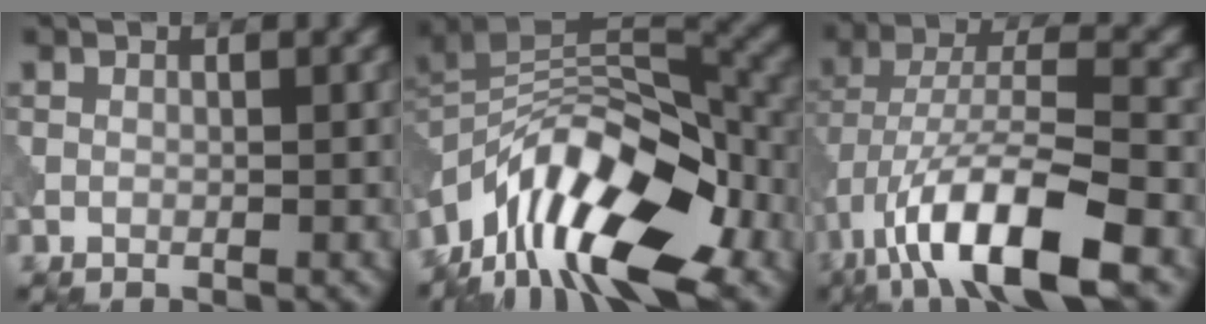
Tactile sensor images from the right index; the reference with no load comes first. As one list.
[{"total": 13.5, "force": [-7.0, 6.4, 9.6], "torque": [-0.161, 0.026, -0.137]}, {"total": 11.8, "force": [-6.2, 3.5, 9.4], "torque": [-0.165, 0.004, -0.114]}]